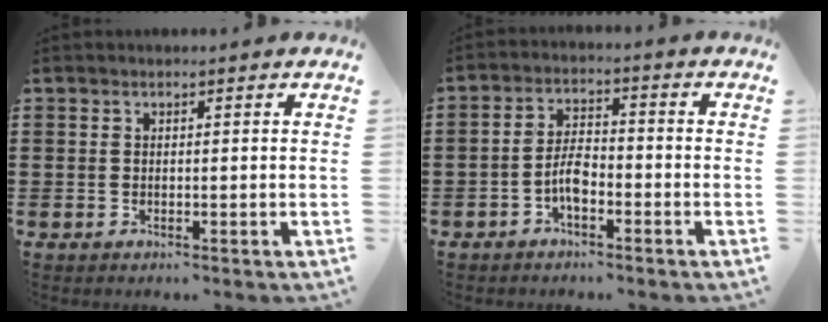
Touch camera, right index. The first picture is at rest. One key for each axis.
{"total": 4.4, "fx": -2.0, "fy": 1.9, "fz": 3.5, "tx": -0.083, "ty": 0.001, "tz": -0.044}